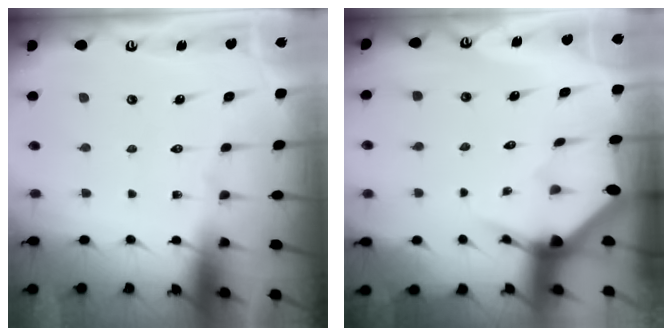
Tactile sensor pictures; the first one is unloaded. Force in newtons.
{"total": 2.9, "press": 2.9, "slide": 0.2}